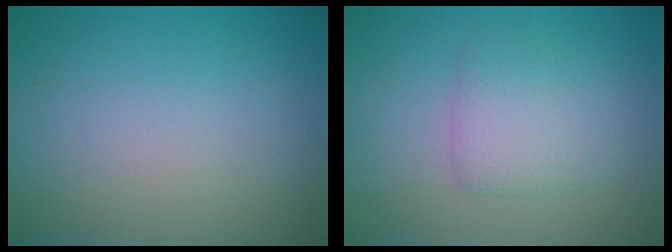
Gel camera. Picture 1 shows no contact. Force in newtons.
{"total": 2.7, "press": 2.7, "slide": 0.1}